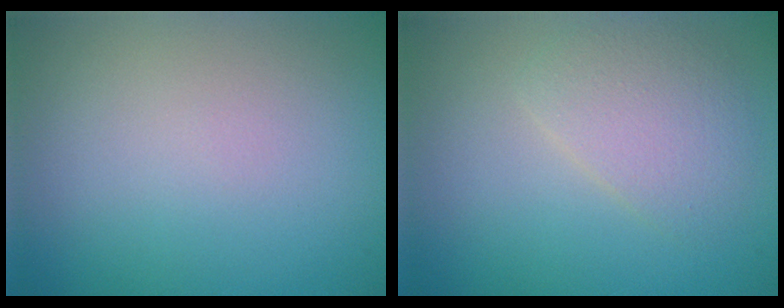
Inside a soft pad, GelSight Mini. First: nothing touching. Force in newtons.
{"total": 2.8, "press": 2.8, "slide": 0.0}